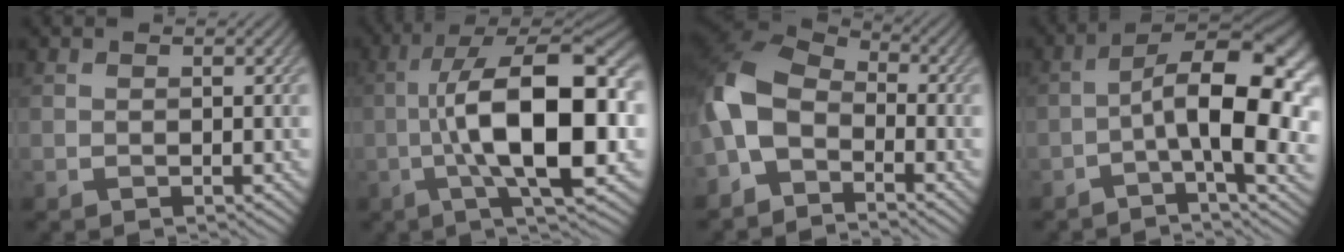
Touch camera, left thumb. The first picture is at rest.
{"total": 15.9, "force": [-1.3, 5.5, 14.9], "torque": [-0.245, 0.015, -0.026]}
{"total": 9.7, "force": [-3.8, 5.8, 6.8], "torque": [-0.152, 0.000, -0.092]}
{"total": 14.0, "force": [-1.8, 4.9, 13.0], "torque": [-0.192, 0.007, -0.025]}